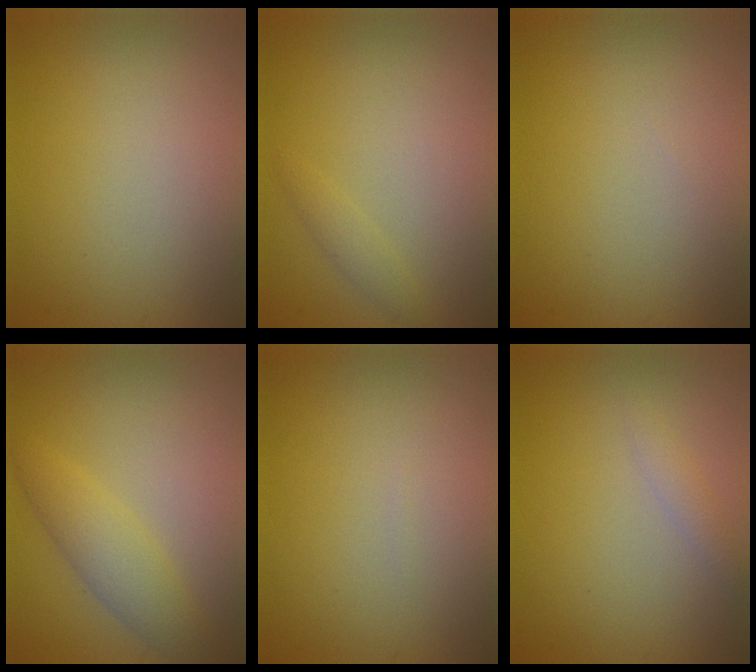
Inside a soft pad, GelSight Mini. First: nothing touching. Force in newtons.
{"total": 1.0, "press": 1.0, "slide": 0.1}
{"total": 0.0}
{"total": 2.4, "press": 2.4, "slide": 0.2}
{"total": 0.0}
{"total": 1.1, "press": 1.1, "slide": 0.0}